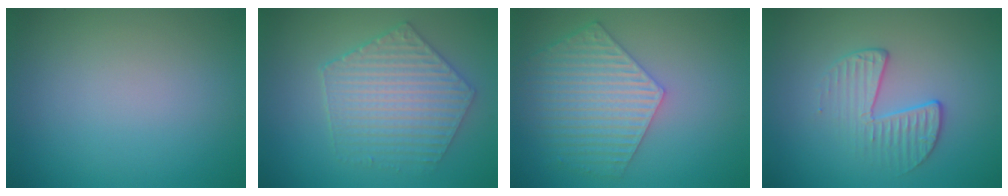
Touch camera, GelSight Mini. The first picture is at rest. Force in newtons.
{"total": 5.4, "press": 4.5, "slide": 2.9}
{"total": 5.8, "press": 4.6, "slide": 3.5}
{"total": 2.4, "press": 1.7, "slide": 1.8}